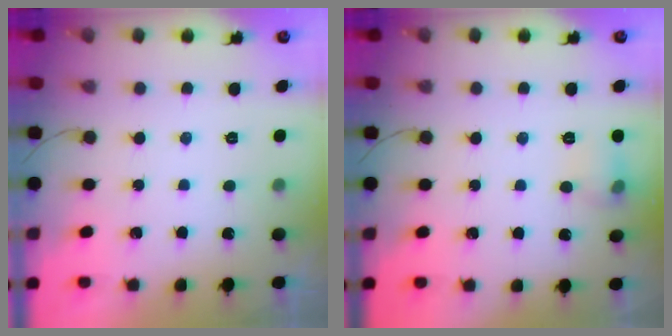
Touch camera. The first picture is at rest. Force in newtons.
{"total": 6.6, "press": 6.4, "slide": 1.5}